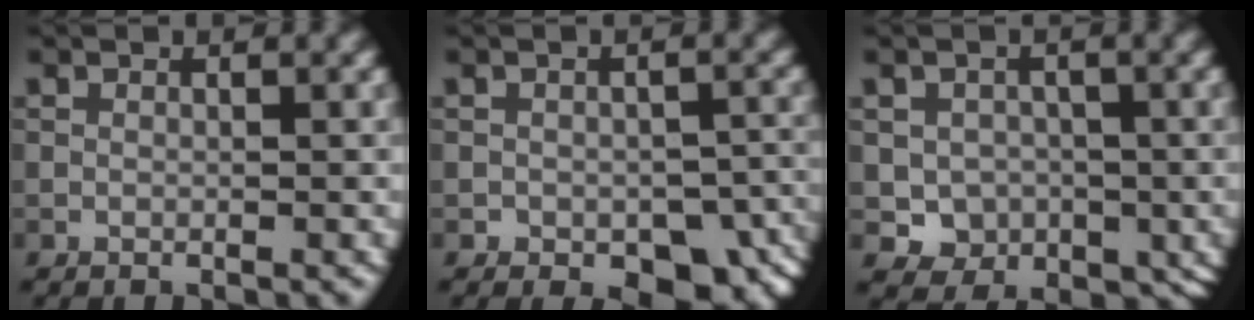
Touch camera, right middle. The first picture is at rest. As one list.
[{"total": 7.0, "force": [-3.7, 4.0, 4.3], "torque": [-0.044, -0.020, -0.042]}, {"total": 5.9, "force": [-1.5, 5.4, 1.9], "torque": [-0.017, -0.009, -0.022]}]